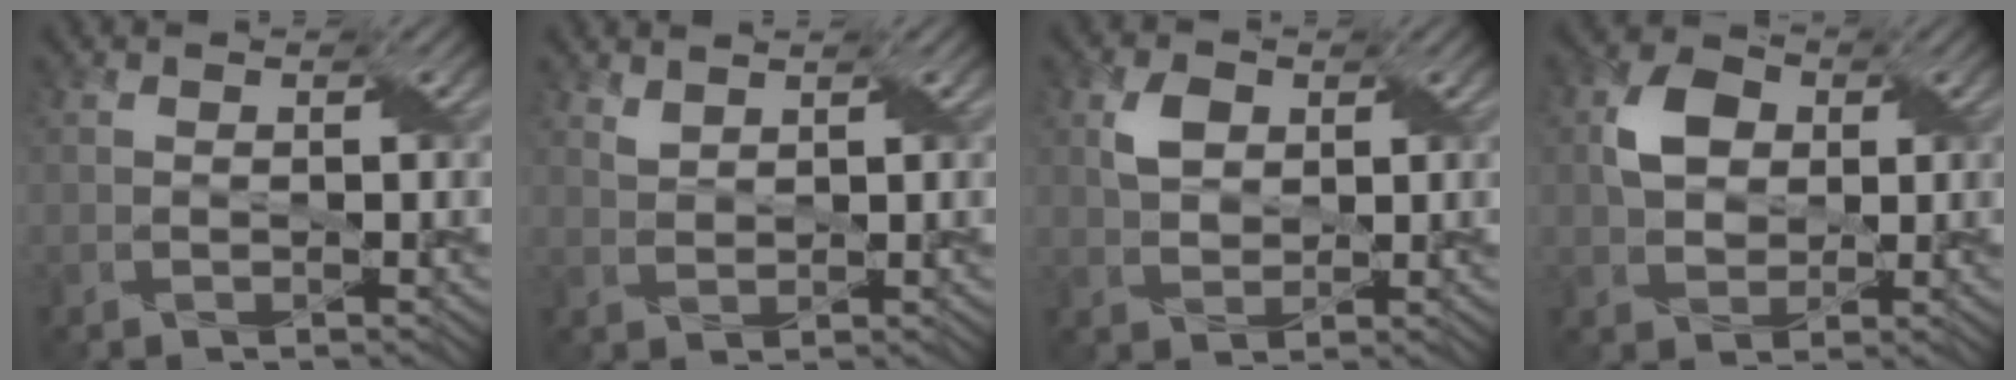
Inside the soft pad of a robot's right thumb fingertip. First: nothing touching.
{"total": 1.4, "force": [1.3, 0.4, 0.5], "torque": [-0.020, 0.002, 0.030]}
{"total": 3.7, "force": [1.3, 2.7, 2.3], "torque": [-0.054, 0.005, 0.022]}
{"total": 5.5, "force": [1.1, 4.2, 3.3], "torque": [-0.073, 0.009, 0.018]}